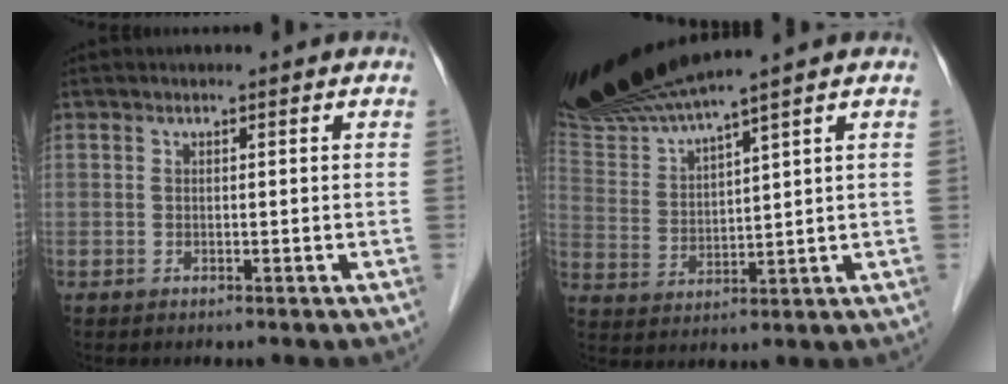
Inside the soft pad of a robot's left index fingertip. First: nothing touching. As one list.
[{"total": 10.7, "force": [9.5, -1.7, 4.6], "torque": [-0.103, -0.001, 0.193]}]